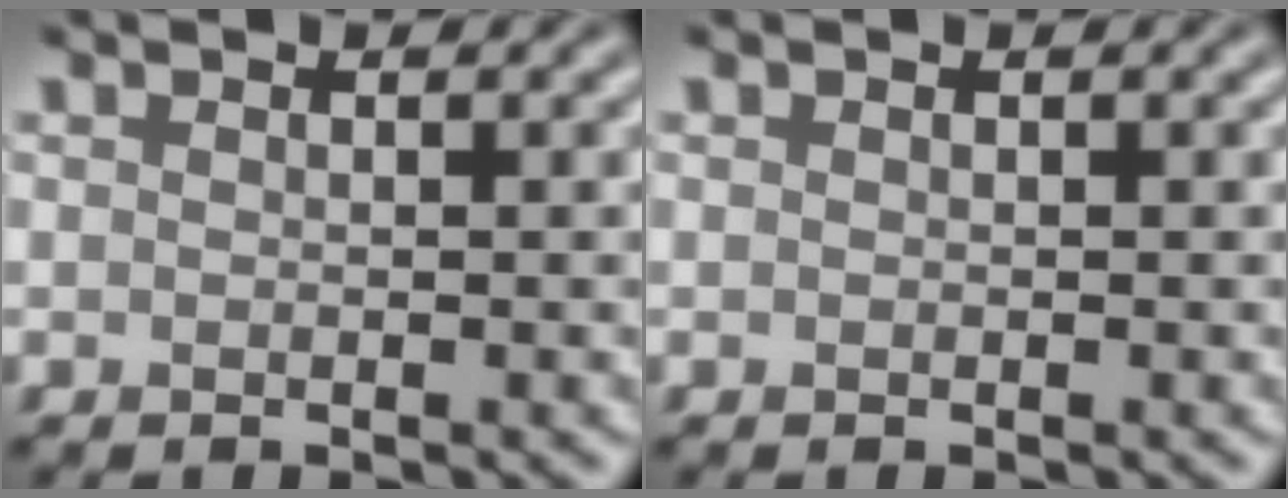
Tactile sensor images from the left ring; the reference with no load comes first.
{"total": 0.0}